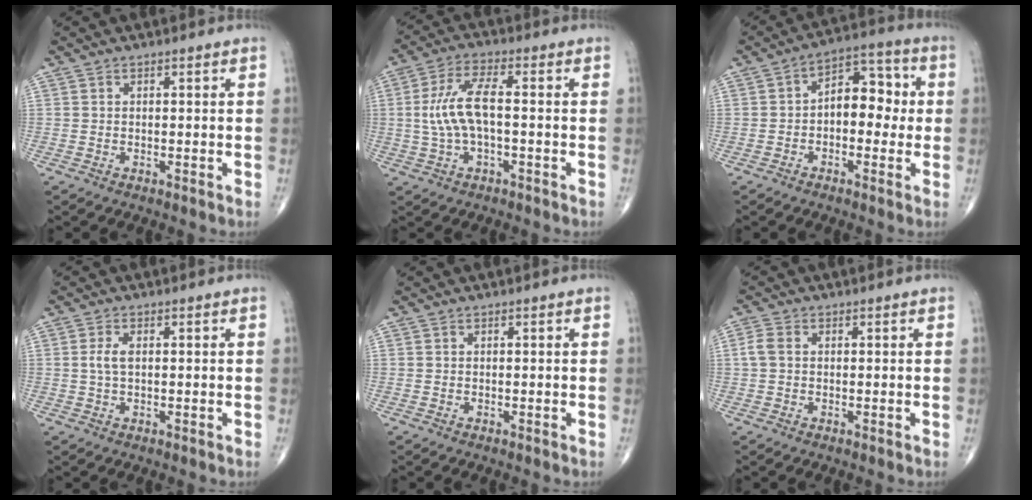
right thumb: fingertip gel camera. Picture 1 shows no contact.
{"total": 9.2, "force": [-0.2, 3.5, 8.5], "torque": [-0.189, 0.024, -0.004]}
{"total": 9.8, "force": [-0.1, 6.2, 7.6], "torque": [-0.073, 0.034, -0.013]}
{"total": 2.5, "force": [0.3, 1.2, 2.2], "torque": [-0.053, 0.005, 0.005]}
{"total": 0.0}
{"total": 2.6, "force": [0.2, 1.9, 1.8], "torque": [-0.046, 0.008, 0.002]}